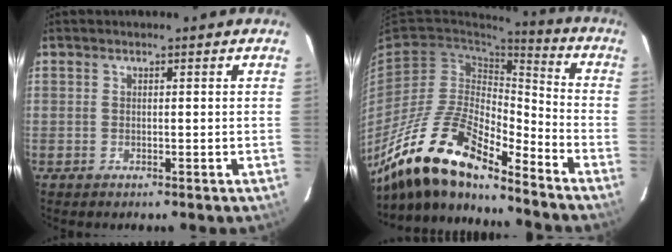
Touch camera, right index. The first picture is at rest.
{"total": 18.6, "force": [-14.5, 4.9, 10.5], "torque": [-0.208, -0.019, -0.278]}